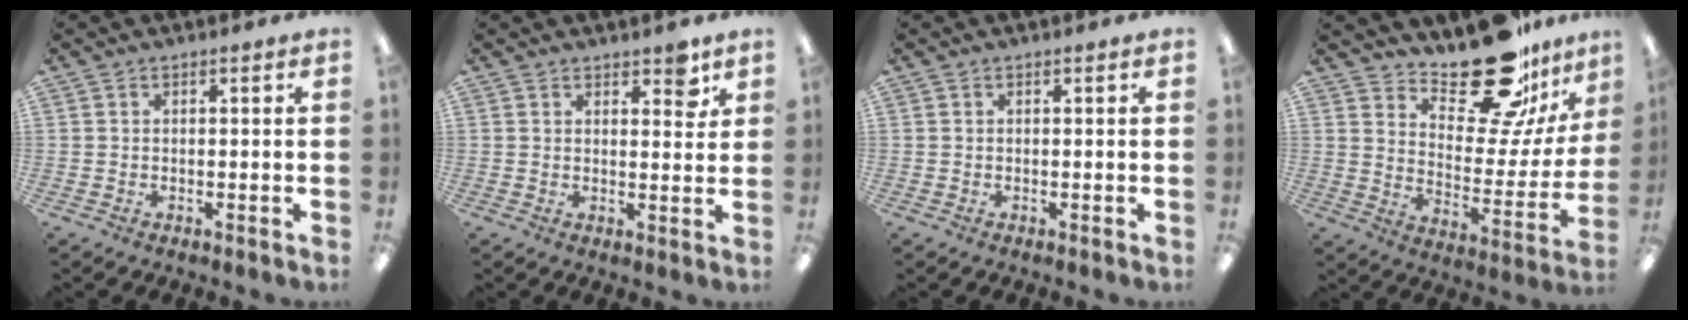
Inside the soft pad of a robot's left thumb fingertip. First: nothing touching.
{"total": 4.8, "force": [3.4, 2.0, 2.7], "torque": [-0.013, -0.022, 0.051]}
{"total": 0.0}
{"total": 21.5, "force": [17.2, 7.7, 10.3], "torque": [-0.142, -0.127, 0.290]}